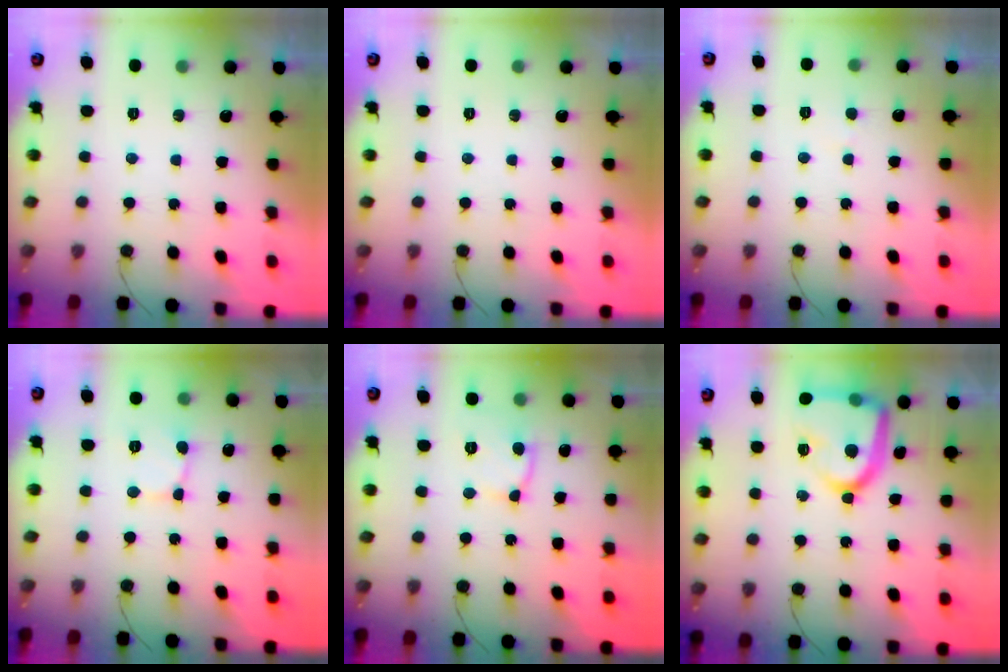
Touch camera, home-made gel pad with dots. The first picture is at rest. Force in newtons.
{"total": 0.0}
{"total": 2.4, "press": 2.4, "slide": 0.2}
{"total": 2.2, "press": 2.2, "slide": 0.1}
{"total": 9.3, "press": 9.2, "slide": 1.2}
{"total": 16.8, "press": 16.8, "slide": 1.0}